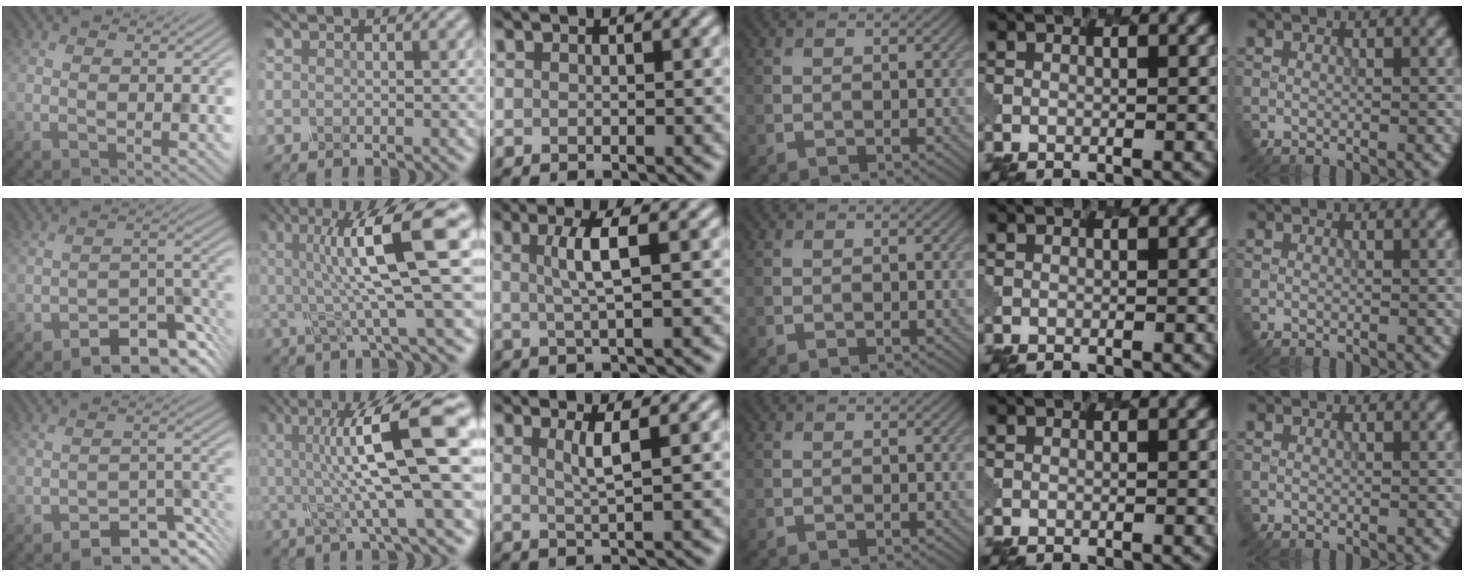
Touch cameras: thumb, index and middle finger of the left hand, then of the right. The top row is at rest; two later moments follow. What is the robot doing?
{"motion": "shake", "object": "salt shaker"}